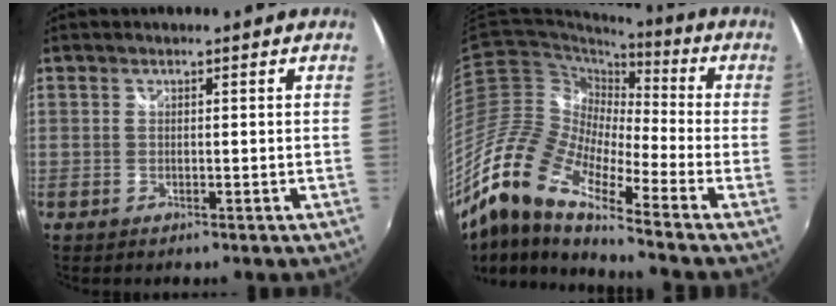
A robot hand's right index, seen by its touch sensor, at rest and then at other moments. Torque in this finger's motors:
{"motor_torque": [0.66, -0.56, 0.41, 0.04]}